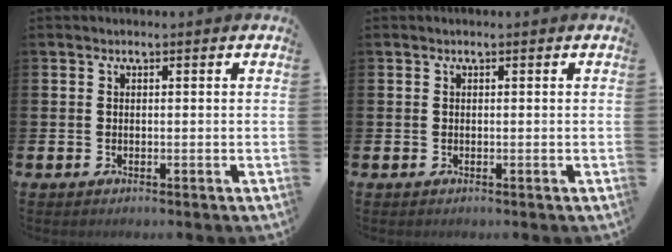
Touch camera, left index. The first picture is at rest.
{"total": 0.0}